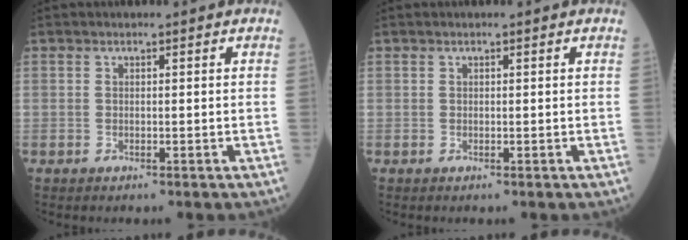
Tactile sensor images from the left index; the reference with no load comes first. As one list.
[{"total": 0.0}]